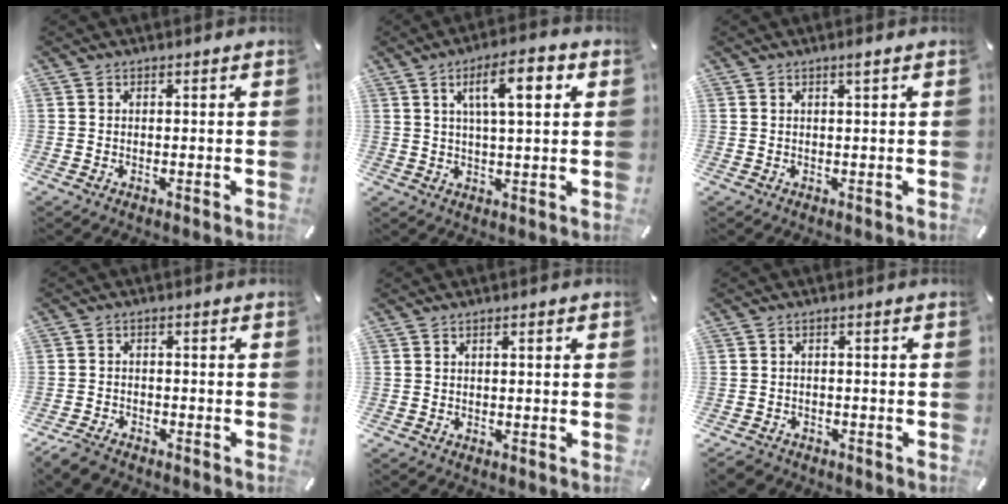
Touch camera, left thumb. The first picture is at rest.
{"total": 10.5, "force": [4.0, 3.2, 9.1], "torque": [-0.151, -0.004, 0.061]}
{"total": 1.2, "force": [0.7, 0.0, 1.0], "torque": [-0.020, -0.001, 0.011]}
{"total": 3.4, "force": [-2.9, 1.4, 0.9], "torque": [-0.028, 0.013, -0.059]}
{"total": 1.2, "force": [0.2, 0.3, 1.1], "torque": [-0.020, 0.002, 0.003]}
{"total": 2.4, "force": [-1.9, 1.3, 0.4], "torque": [-0.015, 0.009, -0.042]}